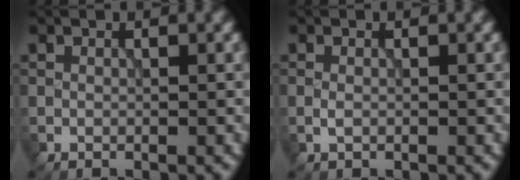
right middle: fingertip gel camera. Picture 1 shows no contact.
{"total": 0.7, "force": [-0.2, 0.4, 0.5], "torque": [-0.015, -0.001, -0.004]}